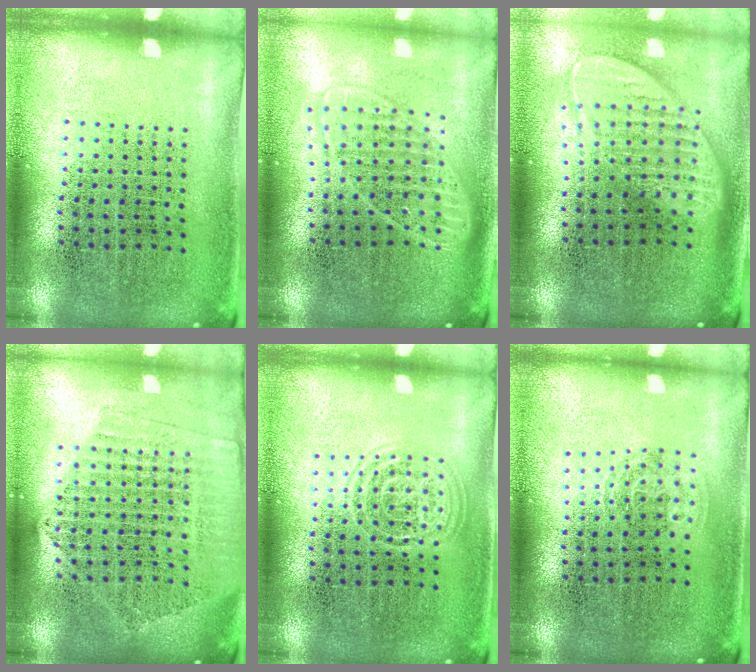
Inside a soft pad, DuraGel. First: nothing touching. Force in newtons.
{"total": 1.8, "press": 1.5, "slide": 1.0}
{"total": 2.0, "press": 1.5, "slide": 1.2}
{"total": 2.1, "press": 1.9, "slide": 0.9}
{"total": 1.4, "press": 1.4, "slide": 0.1}
{"total": 0.9, "press": 0.6, "slide": 0.7}